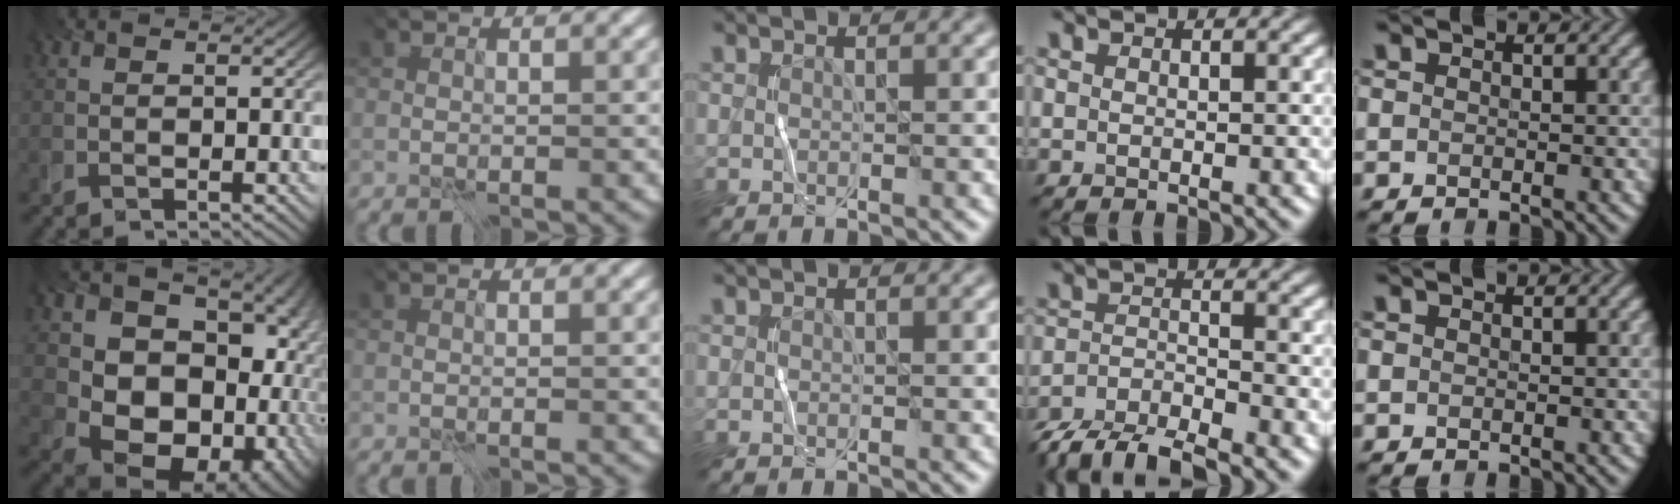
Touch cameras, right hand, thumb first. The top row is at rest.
{"thumb": {"total": 18.7, "force": [0.0, 15.4, 10.7], "torque": [-0.161, -0.031, 0.030]}, "ring": {"total": 6.1, "force": [-5.2, 1.4, 2.8], "torque": [-0.053, -0.012, -0.098]}}